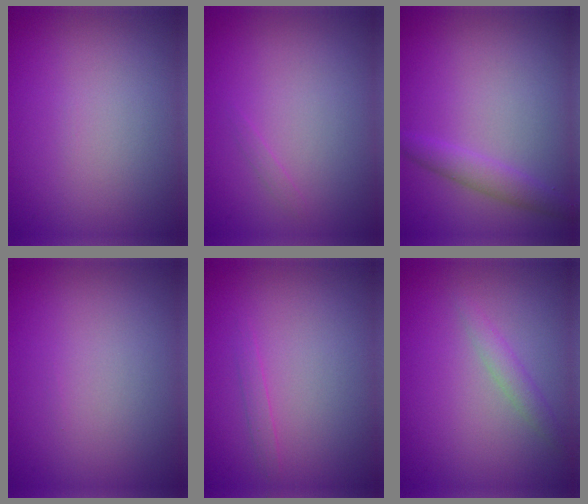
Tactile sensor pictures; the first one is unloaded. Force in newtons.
{"total": 0.5, "press": 0.5, "slide": 0.0}
{"total": 2.0, "press": 2.0, "slide": 0.3}
{"total": 0.0}
{"total": 0.7, "press": 0.7, "slide": 0.1}
{"total": 1.0, "press": 1.0, "slide": 0.1}